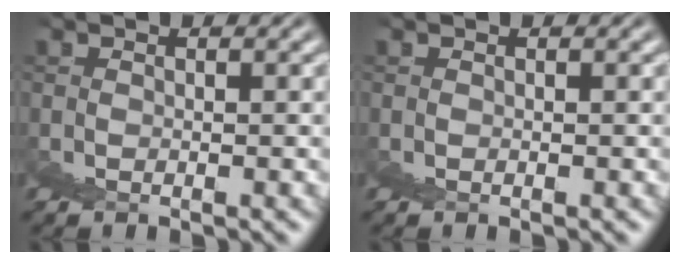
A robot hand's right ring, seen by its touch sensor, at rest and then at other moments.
{"total": 0.0}